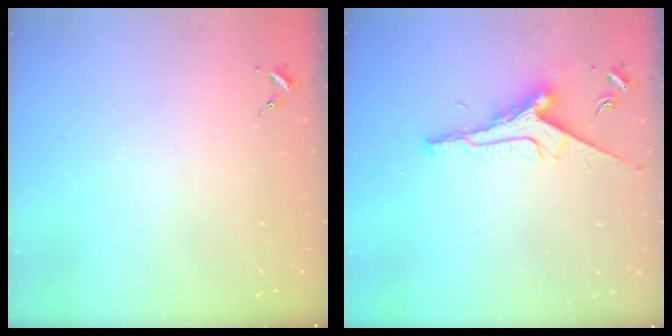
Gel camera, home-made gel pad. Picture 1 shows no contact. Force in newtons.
{"total": 9.5, "press": 9.5, "slide": 0.8}